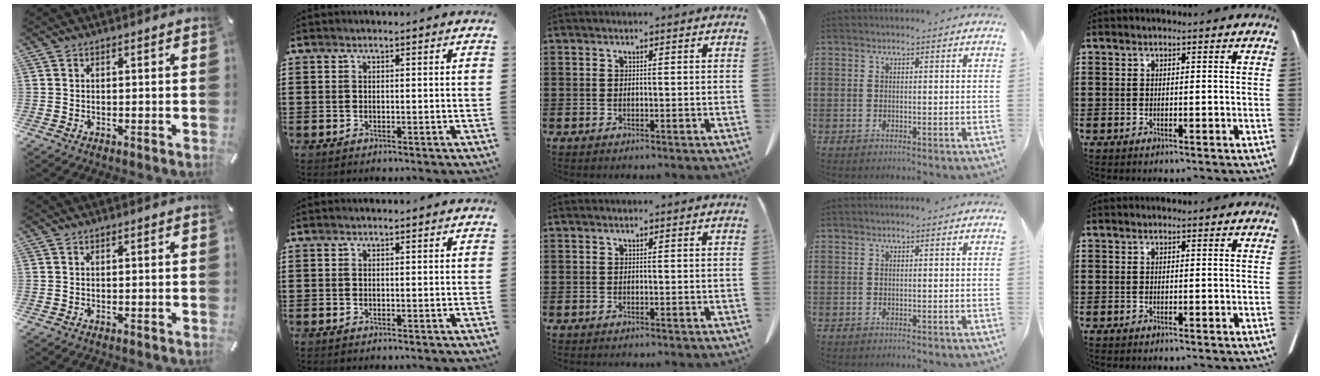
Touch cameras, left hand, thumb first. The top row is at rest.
{}